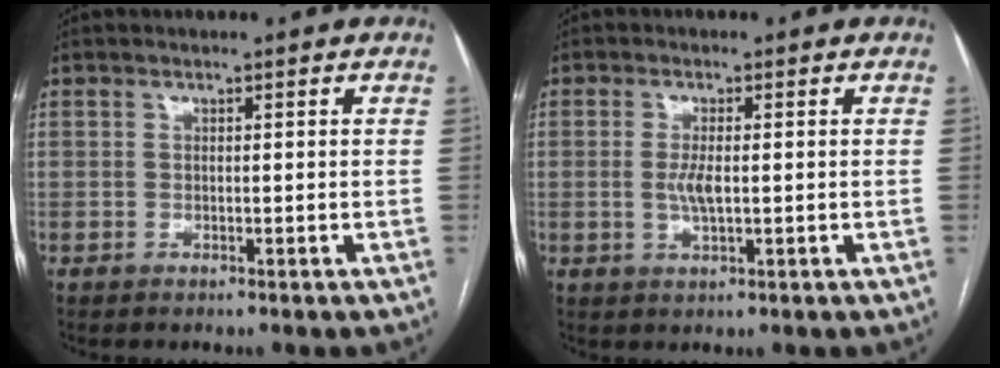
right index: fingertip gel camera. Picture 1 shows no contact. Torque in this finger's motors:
{"motor_torque": [0.45, -0.18, 0.28, 0.08]}